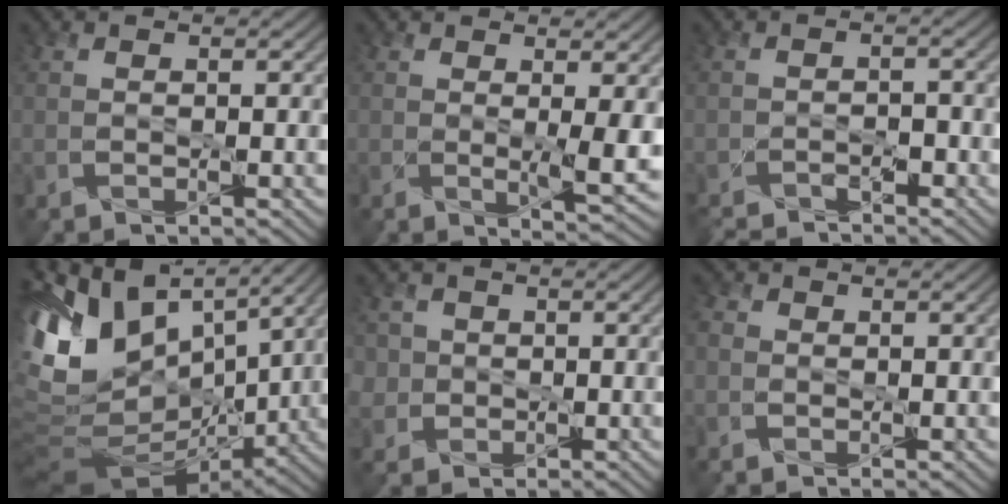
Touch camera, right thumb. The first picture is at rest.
{"total": 3.5, "force": [0.7, 0.4, 3.3], "torque": [-0.064, -0.012, 0.016]}
{"total": 4.9, "force": [-4.4, 1.5, 1.4], "torque": [-0.019, -0.001, -0.071]}
{"total": 14.9, "force": [3.3, 8.2, 11.9], "torque": [-0.256, -0.010, 0.084]}
{"total": 3.3, "force": [0.4, 3.2, 0.7], "torque": [-0.028, 0.001, 0.005]}
{"total": 1.5, "force": [0.1, 1.4, 0.6], "torque": [-0.016, 0.001, -0.002]}